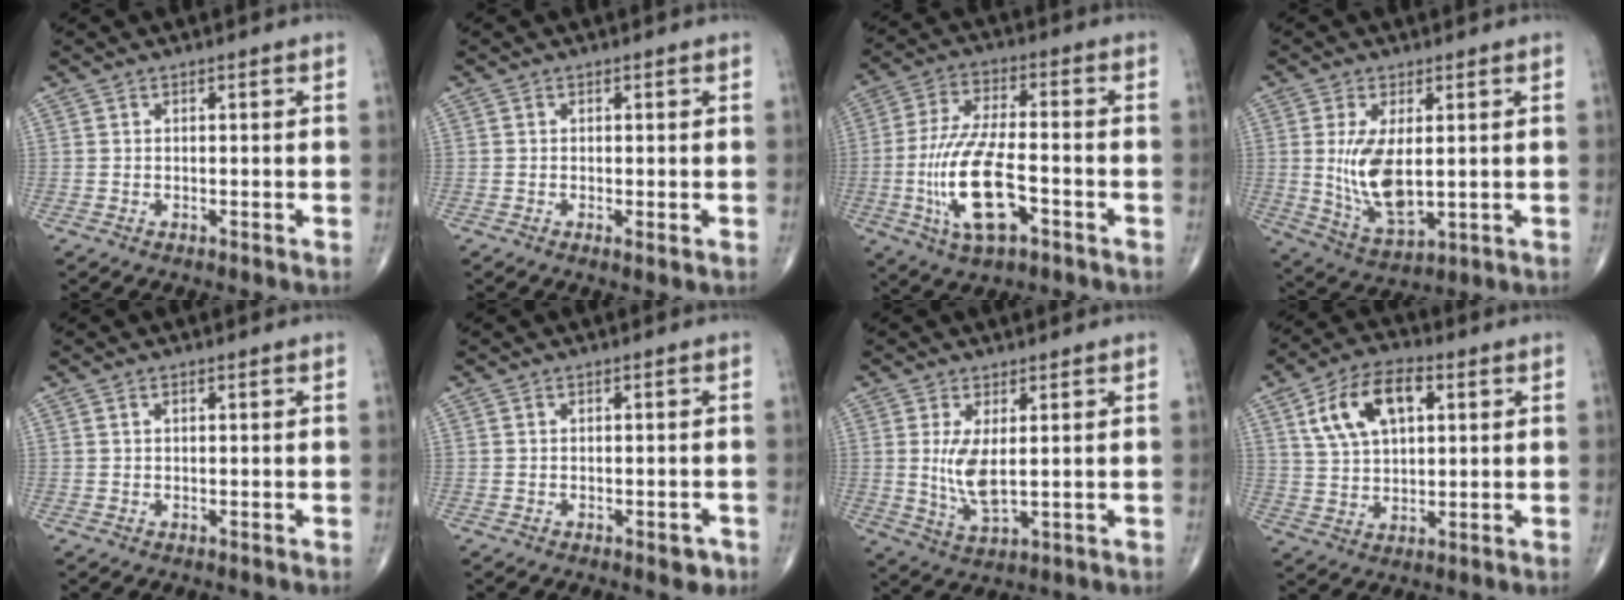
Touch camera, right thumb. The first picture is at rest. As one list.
[{"total": 1.0, "force": [-0.2, 0.2, 0.9], "torque": [-0.021, -0.005, -0.006]}, {"total": 14.9, "force": [-4.4, 5.7, 13.1], "torque": [-0.268, 0.018, -0.077]}, {"total": 10.8, "force": [0.8, 4.9, 9.6], "torque": [-0.183, -0.022, 0.030]}, {"total": 0.7, "force": [0.3, 0.4, 0.5], "torque": [-0.010, 0.003, 0.006]}, {"total": 2.2, "force": [-1.1, 1.1, 1.6], "torque": [-0.009, 0.002, -0.012]}, {"total": 6.6, "force": [0.9, 2.3, 6.1], "torque": [-0.126, -0.022, 0.026]}, {"total": 12.4, "force": [4.3, 6.8, 9.4], "torque": [-0.161, 0.006, 0.078]}]